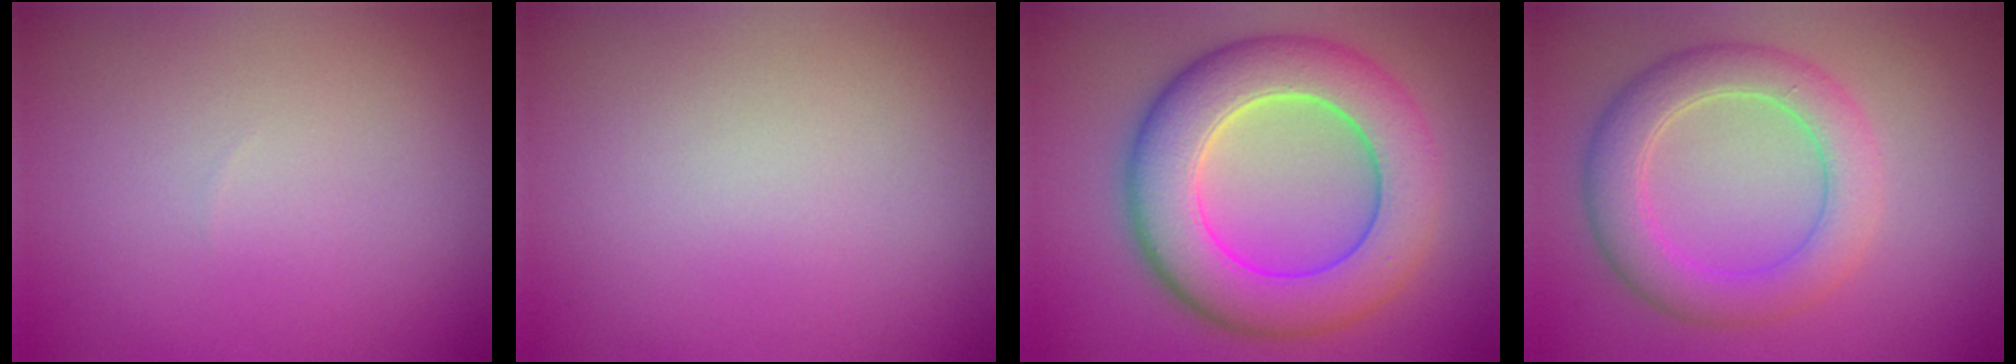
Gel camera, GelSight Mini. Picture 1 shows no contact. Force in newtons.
{"total": 0.0}
{"total": 10.1, "press": 10.0, "slide": 0.4}
{"total": 5.2, "press": 5.2, "slide": 0.2}